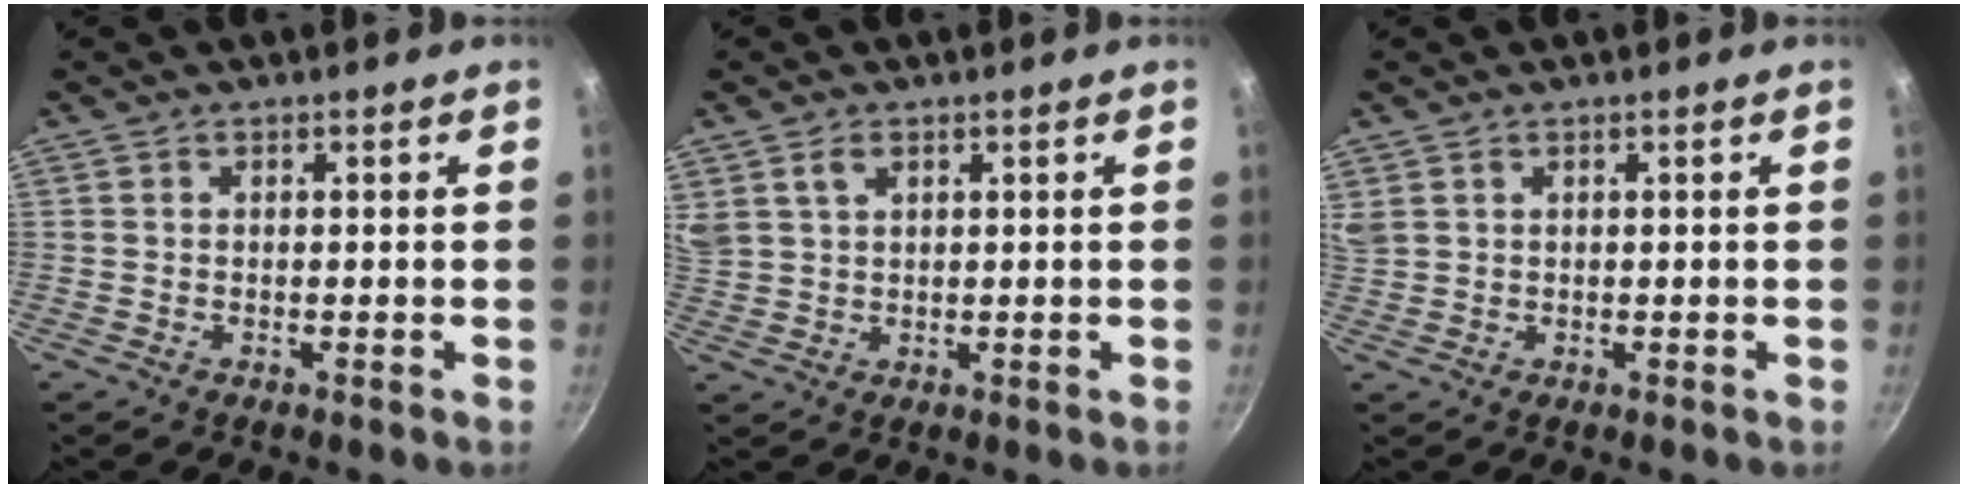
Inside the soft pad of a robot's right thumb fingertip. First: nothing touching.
{"total": 5.1, "force": [2.7, 3.2, 2.8], "torque": [-0.047, 0.000, 0.059]}
{"total": 2.9, "force": [1.9, 1.7, 1.3], "torque": [-0.023, 0.005, 0.043]}